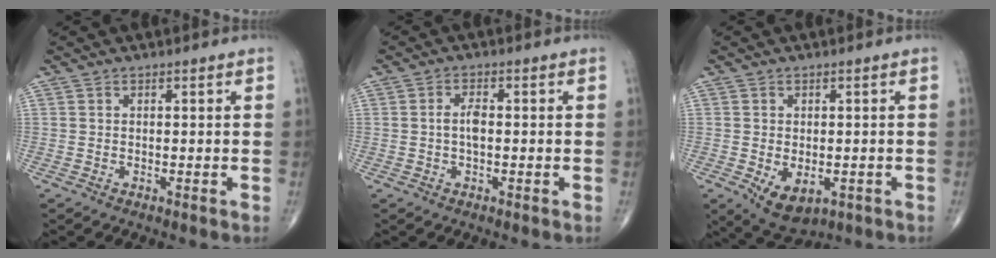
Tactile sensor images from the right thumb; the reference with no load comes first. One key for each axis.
{"total": 2.9, "fx": -0.1, "fy": 1.3, "fz": 2.6, "tx": -0.053, "ty": 0.006, "tz": -0.004}
{"total": 7.2, "fx": -2.2, "fy": 4.4, "fz": 5.2, "tx": -0.072, "ty": -0.005, "tz": -0.021}